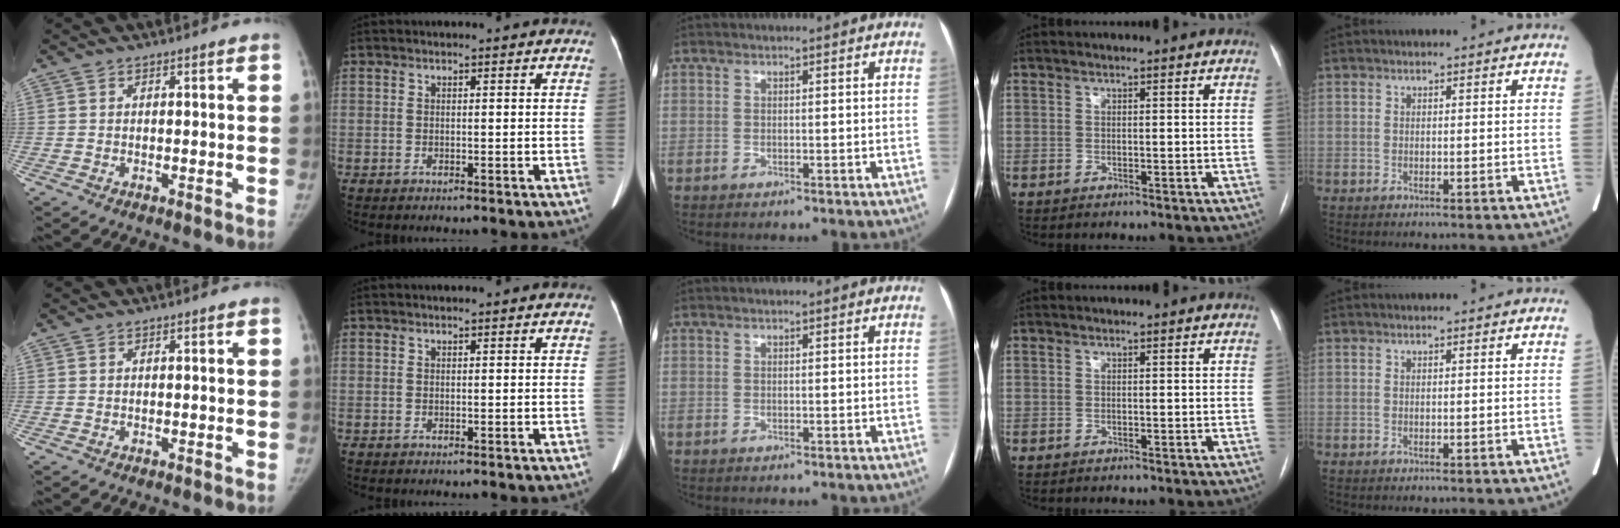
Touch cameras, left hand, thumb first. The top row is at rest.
{}